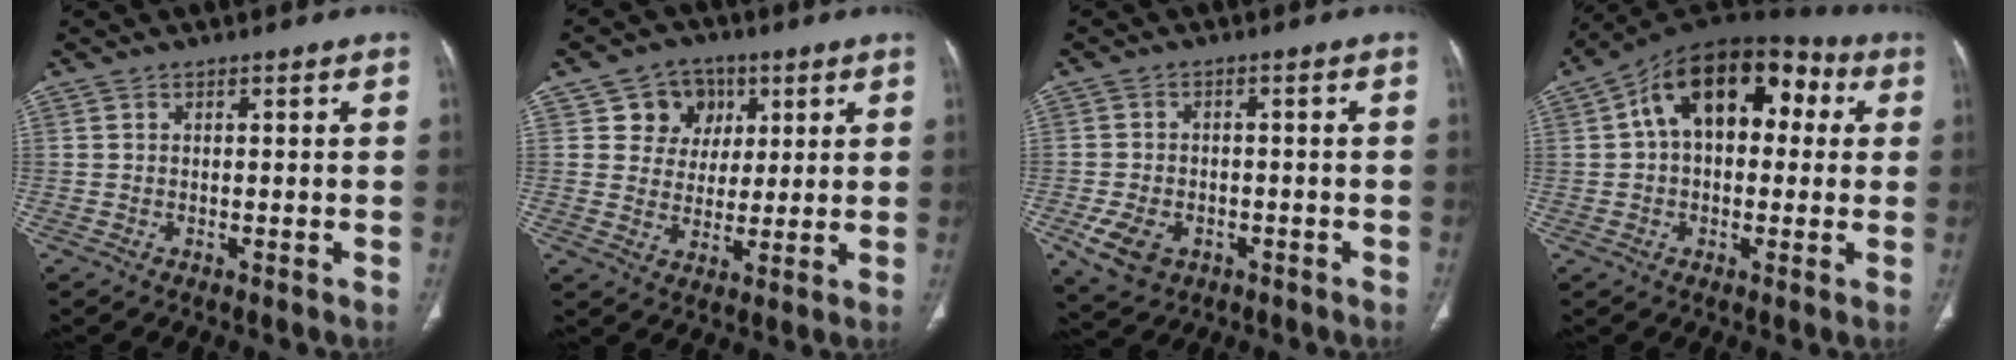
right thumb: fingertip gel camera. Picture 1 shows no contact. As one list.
[{"total": 8.3, "force": [3.2, 7.4, 2.0], "torque": [0.009, -0.005, 0.052]}, {"total": 7.3, "force": [-3.0, 5.2, 4.2], "torque": [-0.077, 0.011, -0.041]}, {"total": 17.6, "force": [3.9, 10.8, 13.4], "torque": [-0.171, 0.043, 0.049]}]